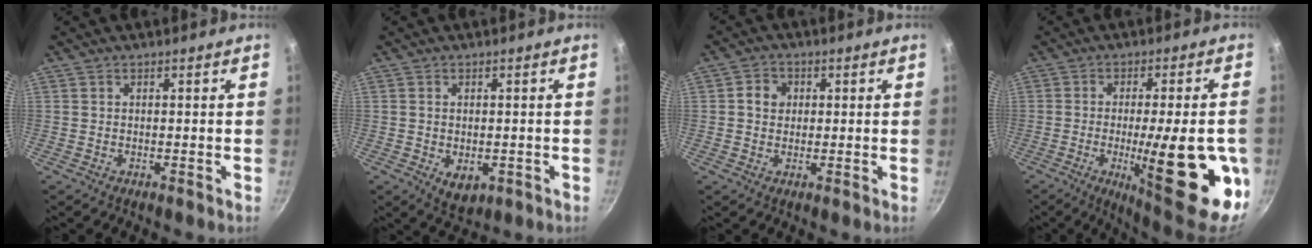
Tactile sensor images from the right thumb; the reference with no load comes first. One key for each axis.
{"total": 4.9, "fx": -1.0, "fy": 3.2, "fz": 3.6, "tx": -0.051, "ty": -0.011, "tz": -0.008}
{"total": 3.8, "fx": 0.6, "fy": 3.3, "fz": 1.8, "tx": -0.010, "ty": 0.005, "tz": 0.004}
{"total": 21.7, "fx": -5.3, "fy": 5.6, "fz": 20.2, "tx": -0.253, "ty": -0.002, "tz": -0.062}